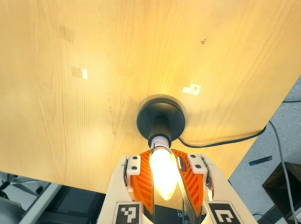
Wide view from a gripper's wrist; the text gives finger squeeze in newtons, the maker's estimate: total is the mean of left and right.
{"total": 24.4, "left": 23.7, "right": 25.2}